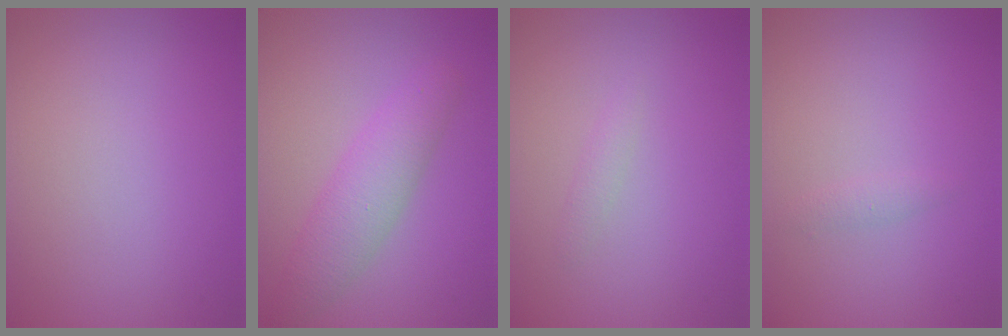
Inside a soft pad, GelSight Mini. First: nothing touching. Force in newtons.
{"total": 3.5, "press": 3.5, "slide": 0.1}
{"total": 0.7, "press": 0.7, "slide": 0.0}
{"total": 0.7, "press": 0.7, "slide": 0.0}